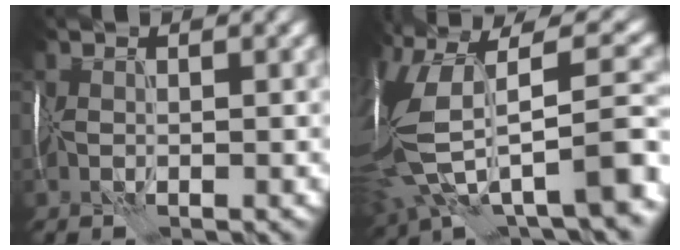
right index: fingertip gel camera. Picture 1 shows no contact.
{"total": 13.0, "force": [-1.3, 5.3, 11.8], "torque": [-0.243, 0.003, -0.006]}